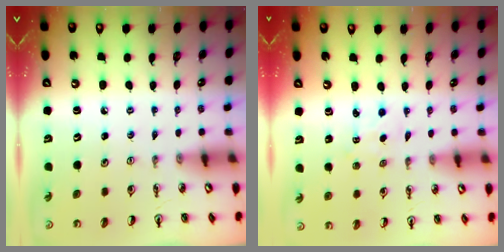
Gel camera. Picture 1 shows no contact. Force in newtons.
{"total": 1.3, "press": 1.3, "slide": 0.2}